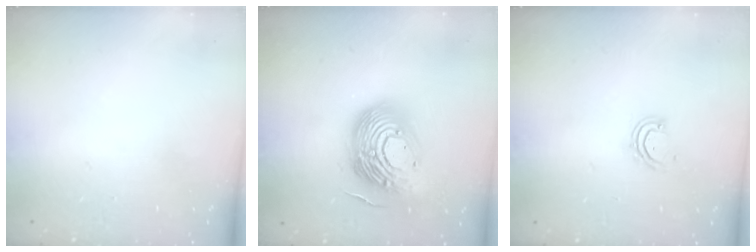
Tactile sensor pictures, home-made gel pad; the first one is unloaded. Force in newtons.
{"total": 20.9, "press": 20.8, "slide": 1.8}
{"total": 4.1, "press": 4.1, "slide": 0.3}